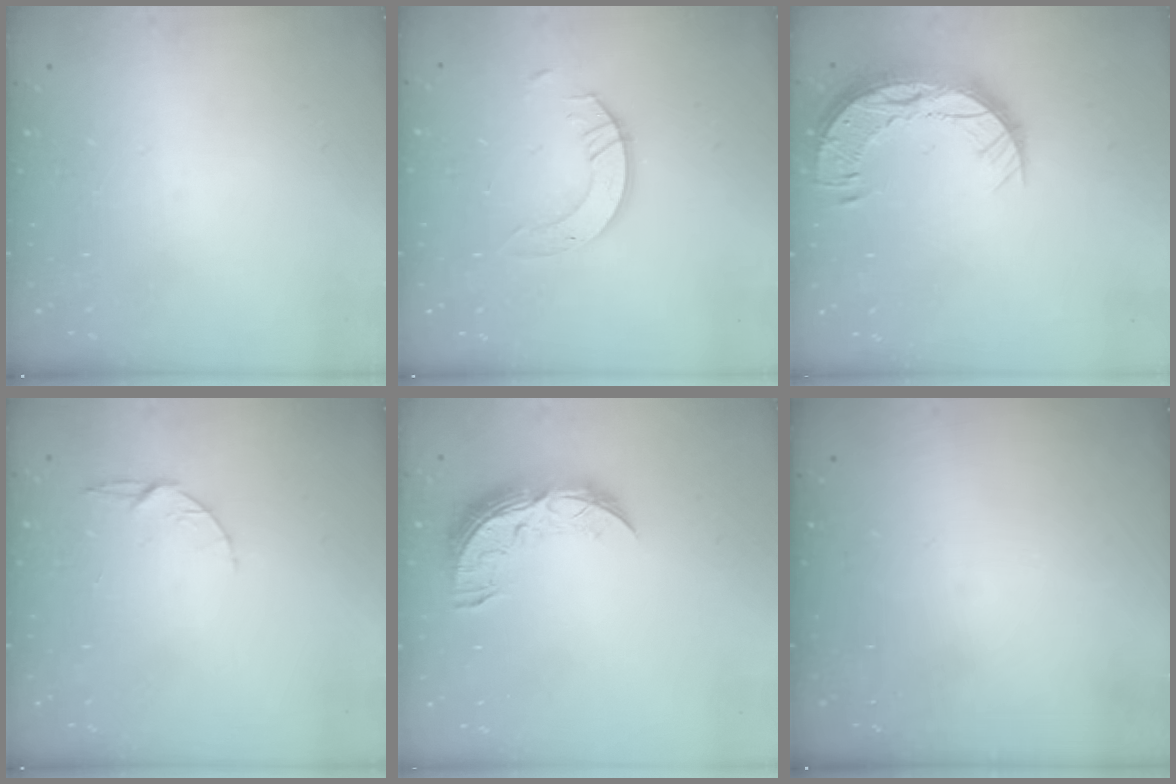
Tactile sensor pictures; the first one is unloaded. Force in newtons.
{"total": 4.8, "press": 4.7, "slide": 0.4}
{"total": 11.7, "press": 11.7, "slide": 0.8}
{"total": 5.1, "press": 5.1, "slide": 0.4}
{"total": 10.7, "press": 10.6, "slide": 0.6}
{"total": 0.0}